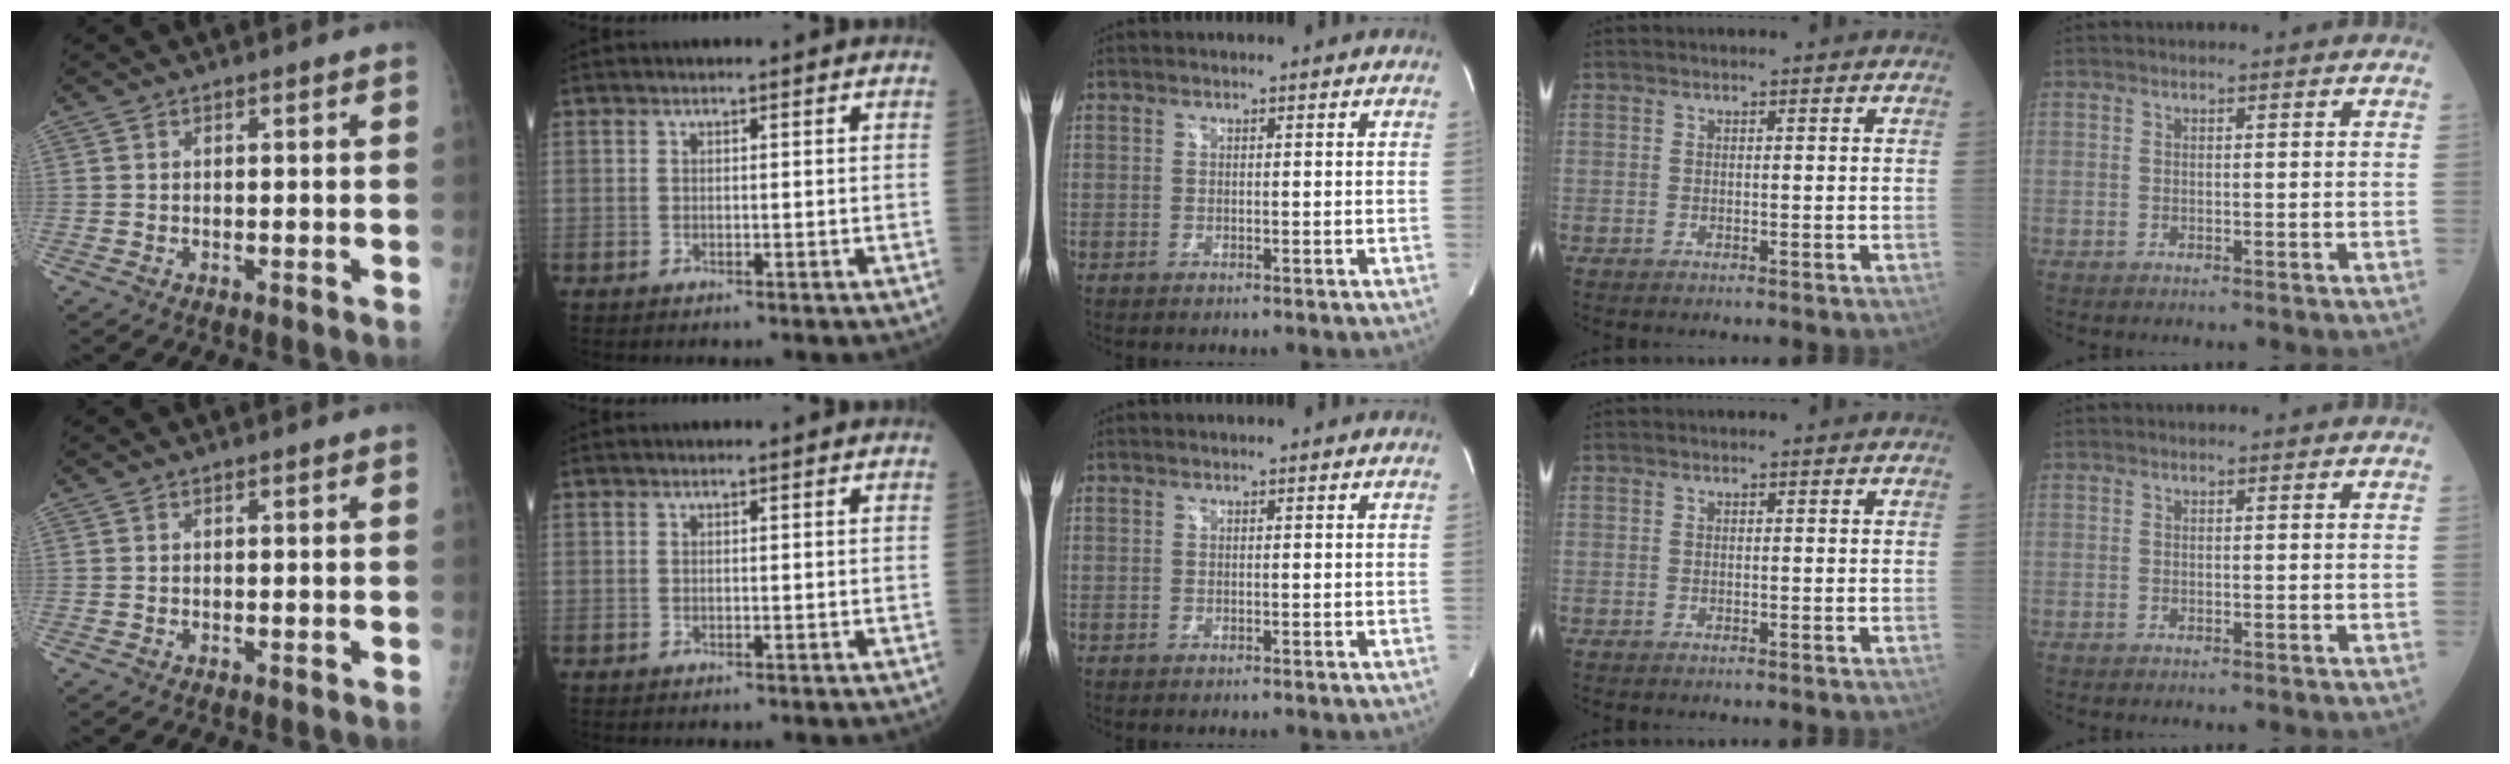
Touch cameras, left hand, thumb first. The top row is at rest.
{}